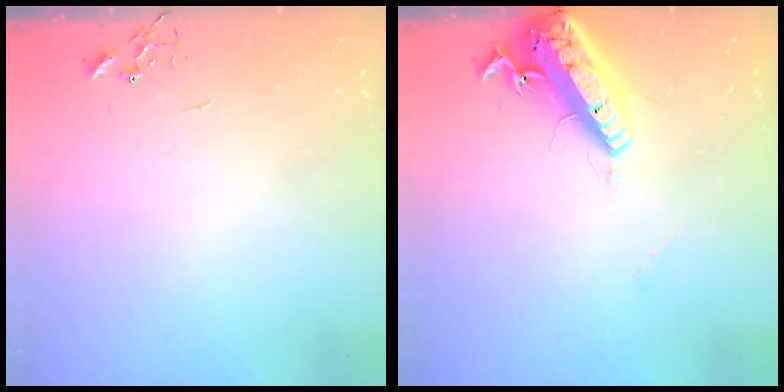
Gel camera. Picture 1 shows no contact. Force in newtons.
{"total": 18.1, "press": 17.7, "slide": 3.6}